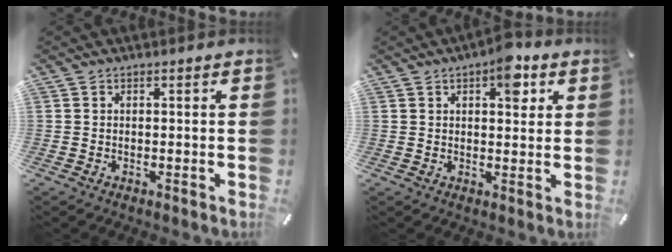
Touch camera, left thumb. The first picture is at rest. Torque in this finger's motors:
{"motor_torque": [1.24, 1.40, 0.61, -0.68, 0.22]}